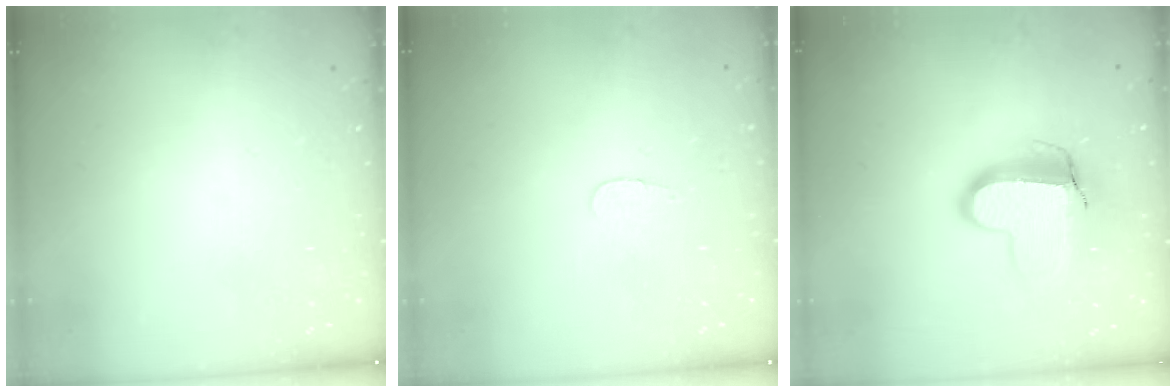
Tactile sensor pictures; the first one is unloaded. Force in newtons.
{"total": 2.8, "press": 2.8, "slide": 0.3}
{"total": 12.7, "press": 12.6, "slide": 1.1}